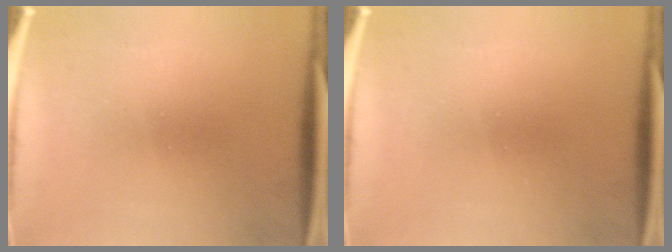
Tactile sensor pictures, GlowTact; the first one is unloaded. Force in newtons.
{"total": 0.0}